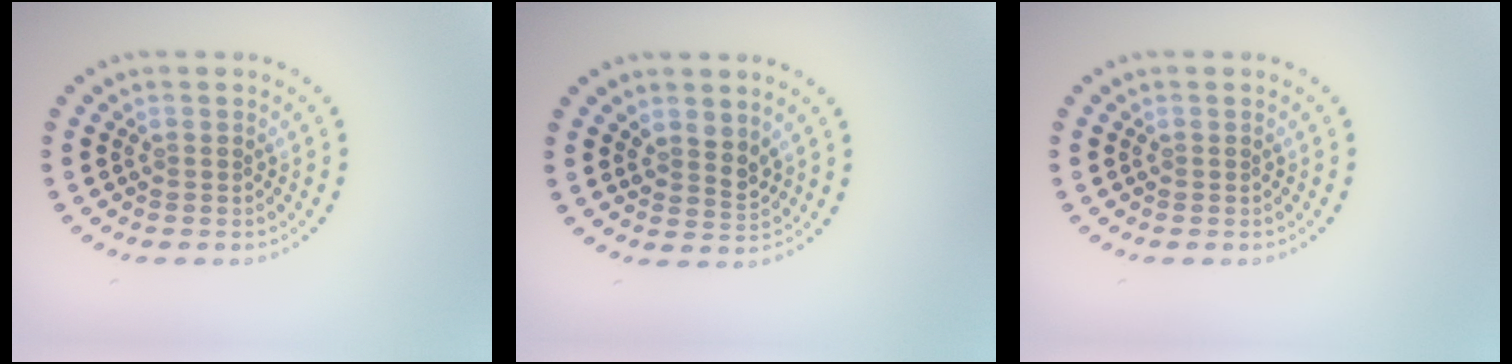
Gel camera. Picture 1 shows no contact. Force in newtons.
{"total": 1.9, "press": 1.6, "slide": 1.1}
{"total": 0.0}